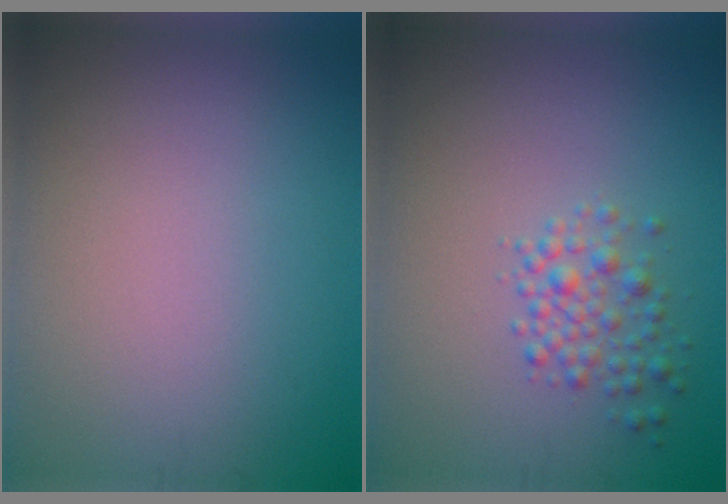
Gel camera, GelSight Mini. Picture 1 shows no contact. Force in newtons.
{"total": 2.3, "press": 2.3, "slide": 0.1}